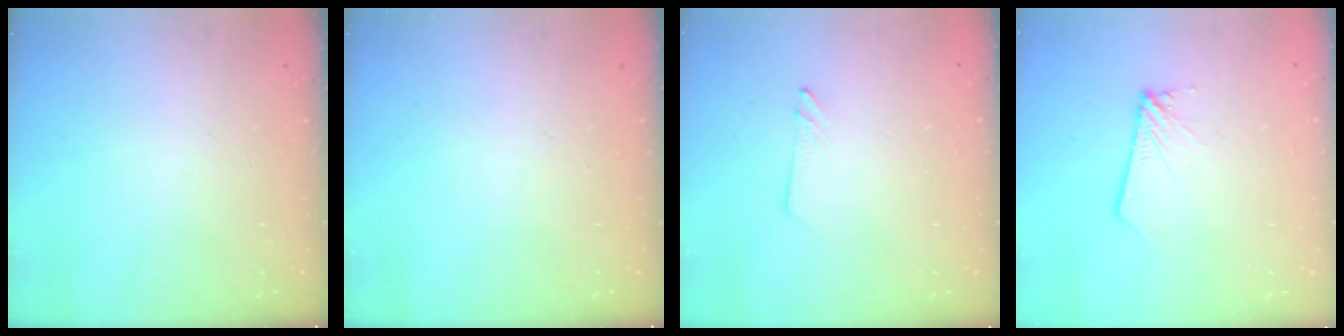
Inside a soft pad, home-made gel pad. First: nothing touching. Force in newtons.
{"total": 0.0}
{"total": 1.3, "press": 1.3, "slide": 0.1}
{"total": 2.2, "press": 2.2, "slide": 0.3}